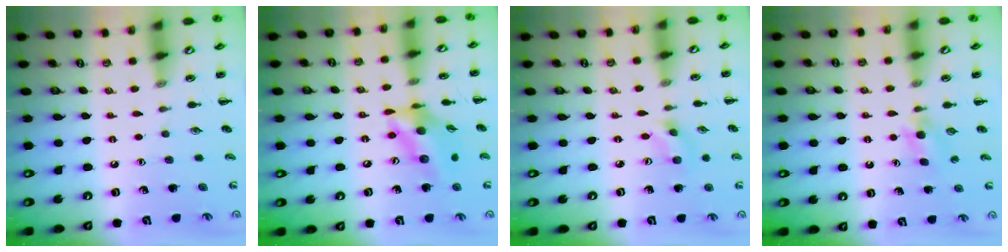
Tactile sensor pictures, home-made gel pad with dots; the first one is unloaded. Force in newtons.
{"total": 13.3, "press": 12.9, "slide": 3.5}
{"total": 2.7, "press": 2.6, "slide": 0.8}
{"total": 3.9, "press": 3.7, "slide": 1.3}